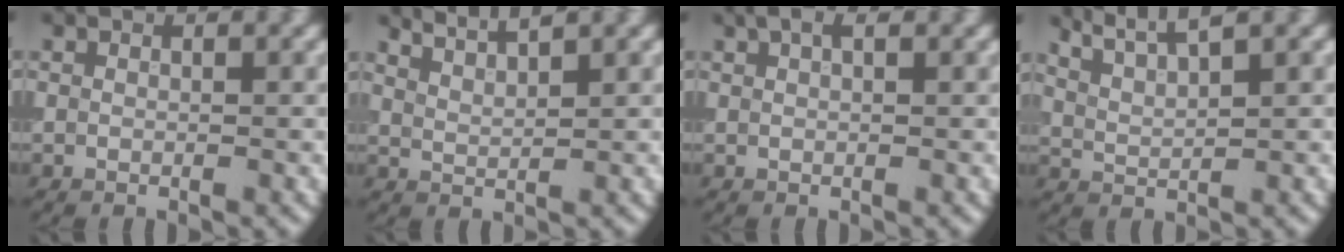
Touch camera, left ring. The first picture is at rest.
{"total": 2.9, "force": [2.7, 0.4, 1.0], "torque": [-0.008, 0.010, 0.042]}
{"total": 1.7, "force": [1.1, 0.5, 1.2], "torque": [-0.018, 0.004, 0.019]}
{"total": 3.8, "force": [3.3, 0.6, 1.9], "torque": [-0.029, 0.011, 0.056]}